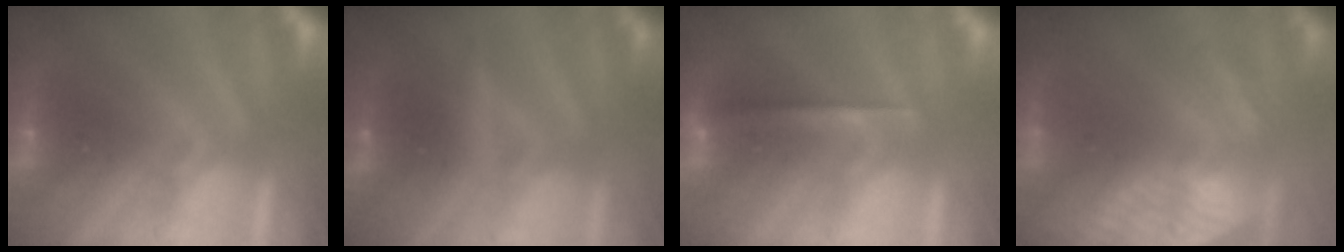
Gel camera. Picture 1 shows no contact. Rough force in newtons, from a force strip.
{"total": 2.4}
{"total": 1.3}
{"total": 3.7}